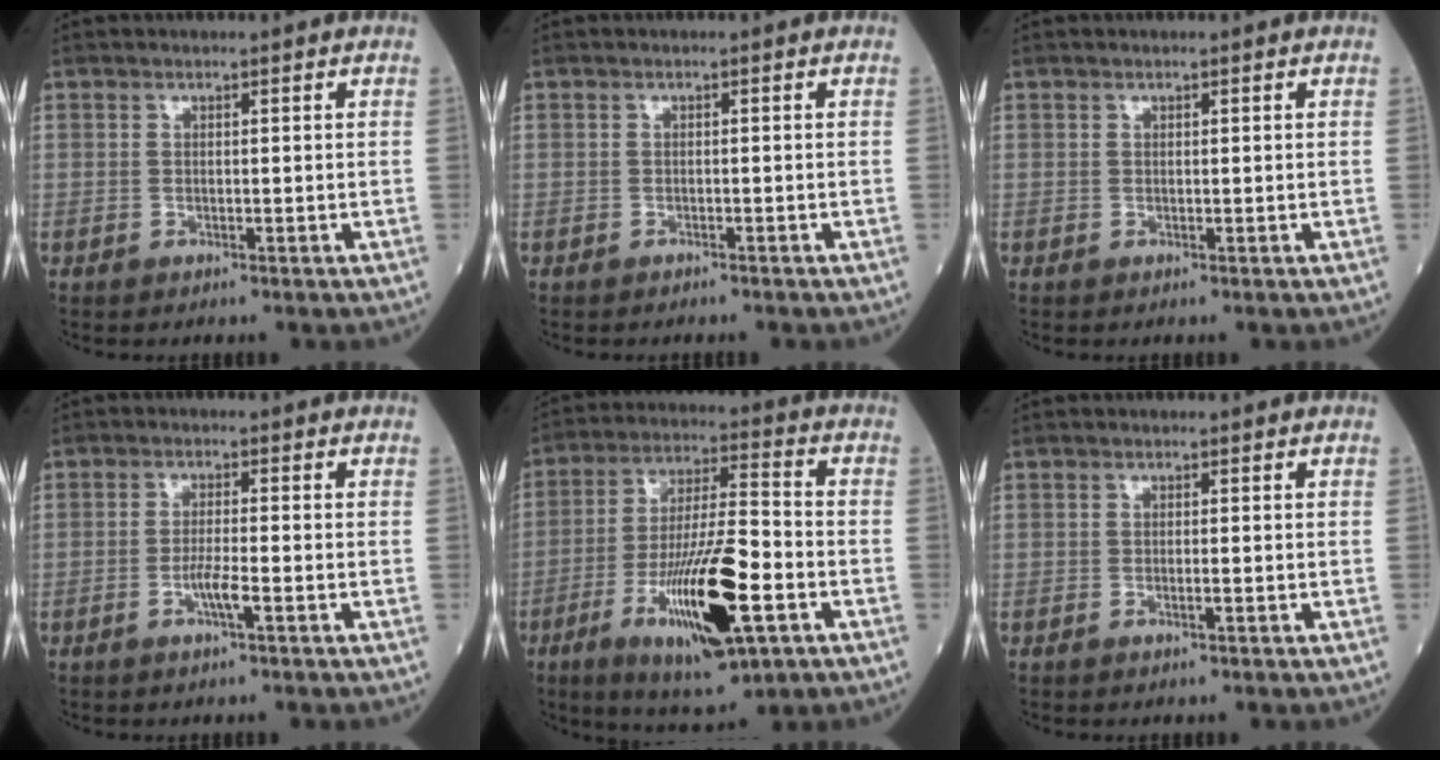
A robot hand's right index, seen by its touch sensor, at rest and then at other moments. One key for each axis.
{"total": 1.6, "fx": -1.4, "fy": 0.5, "fz": 0.6, "tx": -0.015, "ty": -0.002, "tz": -0.016}
{"total": 0.0}
{"total": 3.2, "fx": -1.3, "fy": 0.0, "fz": 2.9, "tx": -0.058, "ty": -0.002, "tz": -0.027}
{"total": 17.9, "fx": -6.6, "fy": 3.4, "fz": 16.3, "tx": -0.305, "ty": -0.018, "tz": -0.105}
{"total": 0.7, "fx": -0.3, "fy": 0.0, "fz": 0.7, "tx": -0.015, "ty": -0.001, "tz": -0.004}